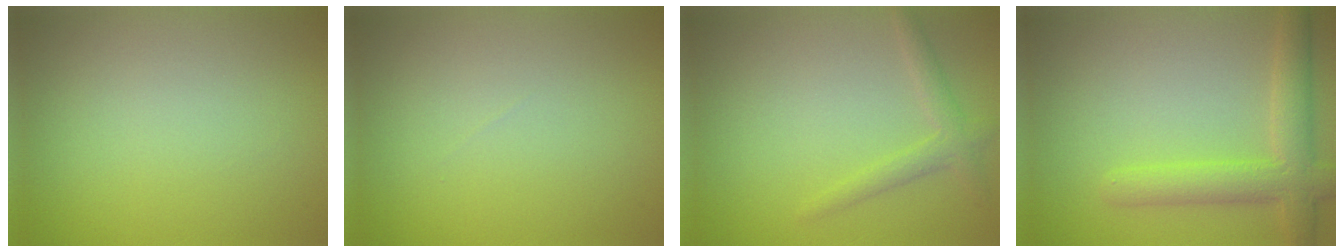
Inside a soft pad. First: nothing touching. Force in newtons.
{"total": 0.0}
{"total": 2.0, "press": 2.0, "slide": 0.1}
{"total": 4.5, "press": 4.5, "slide": 0.4}